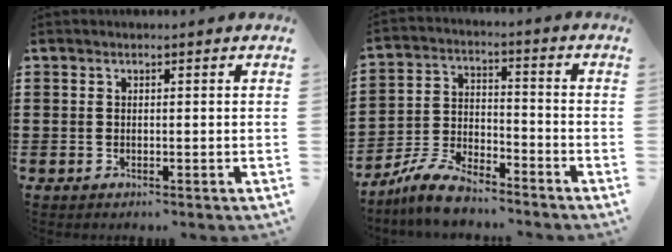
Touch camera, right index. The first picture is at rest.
{"total": 7.2, "force": [-6.5, 1.8, 2.6], "torque": [-0.067, 0.011, -0.128]}